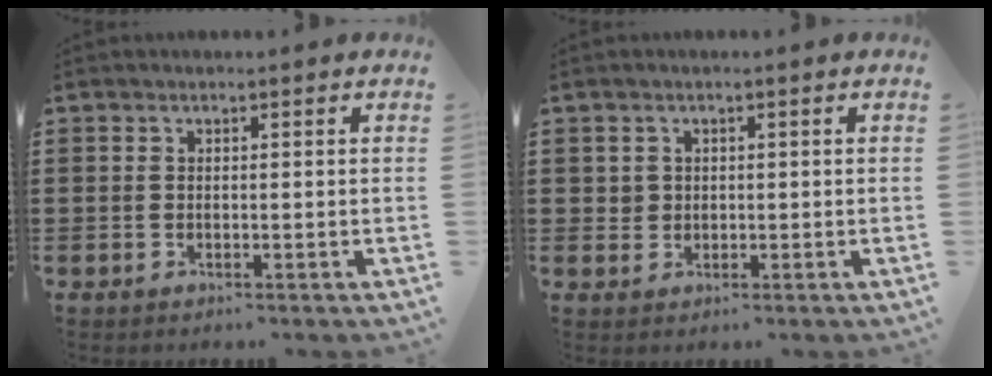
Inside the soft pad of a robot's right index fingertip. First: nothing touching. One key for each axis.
{"total": 1.4, "fx": 0.6, "fy": 1.3, "fz": 0.3, "tx": -0.012, "ty": 0.004, "tz": 0.011}